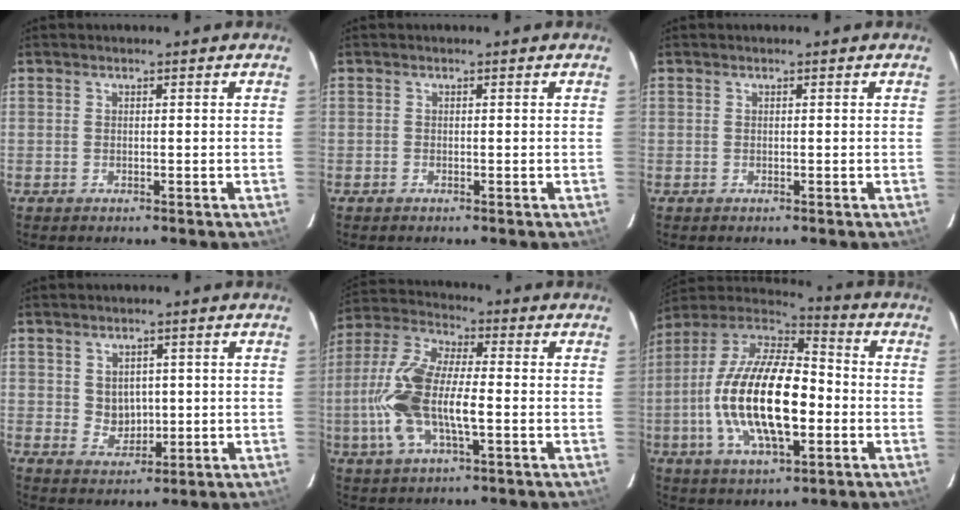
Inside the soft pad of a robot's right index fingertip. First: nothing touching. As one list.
[{"total": 0.0}, {"total": 0.0}, {"total": 4.3, "force": [0.8, 3.7, 1.9], "torque": [-0.031, 0.002, 0.026]}, {"total": 15.1, "force": [-2.7, 5.7, 13.7], "torque": [-0.296, 0.004, -0.058]}, {"total": 21.7, "force": [-3.7, 9.1, 19.4], "torque": [-0.385, -0.007, -0.072]}]